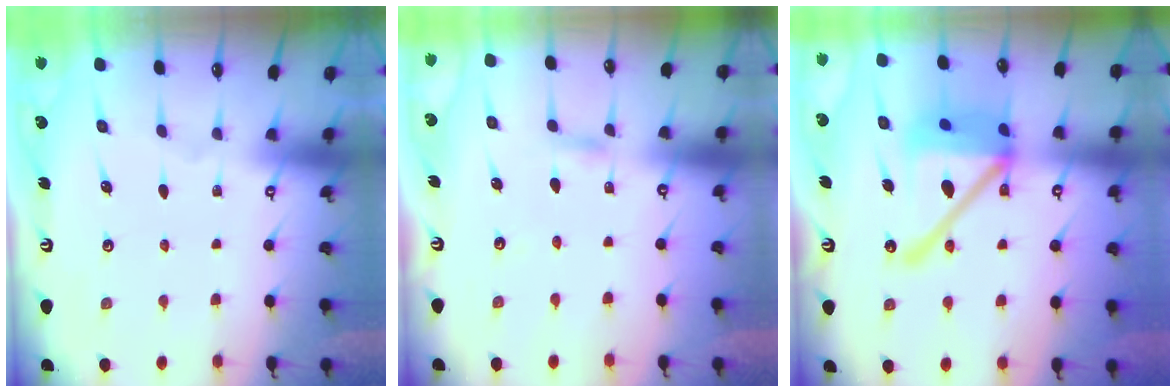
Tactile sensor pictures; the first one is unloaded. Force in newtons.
{"total": 2.7, "press": 2.7, "slide": 0.2}
{"total": 20.2, "press": 20.0, "slide": 2.8}